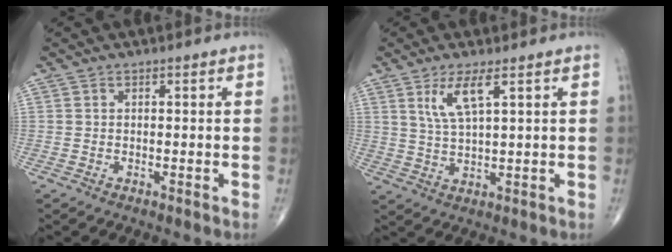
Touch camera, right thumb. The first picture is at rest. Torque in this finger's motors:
{"motor_torque": [0.04, 0.06, 0.47, 0.63, 0.13]}